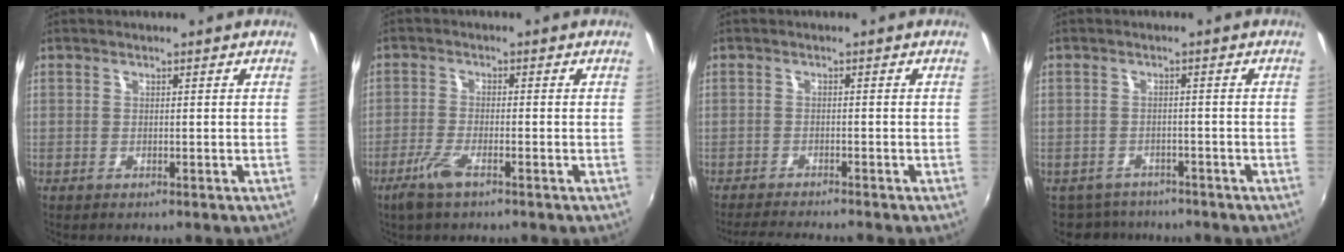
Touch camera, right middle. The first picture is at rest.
{"total": 4.9, "force": [-3.2, 0.9, 3.6], "torque": [-0.090, -0.011, -0.063]}
{"total": 5.9, "force": [-5.5, -0.5, 2.1], "torque": [-0.055, -0.013, -0.090]}
{"total": 5.8, "force": [-5.1, 2.8, 0.5], "torque": [-0.025, -0.004, -0.079]}